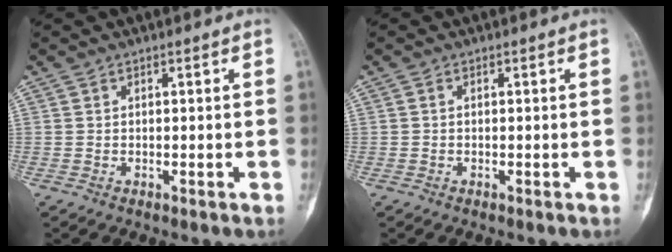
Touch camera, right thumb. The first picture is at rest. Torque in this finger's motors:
{"motor_torque": [-0.40, 0.10, -0.08, 0.06, 0.00]}